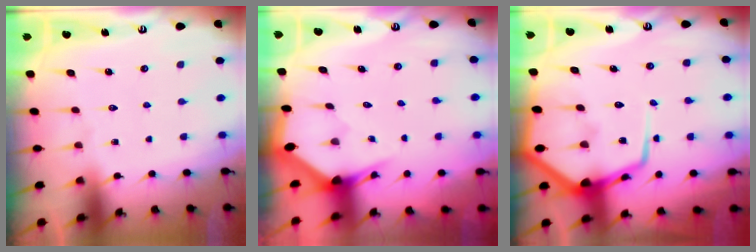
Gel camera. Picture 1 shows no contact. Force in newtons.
{"total": 2.9, "press": 2.9, "slide": 0.2}
{"total": 15.5, "press": 15.5, "slide": 1.3}